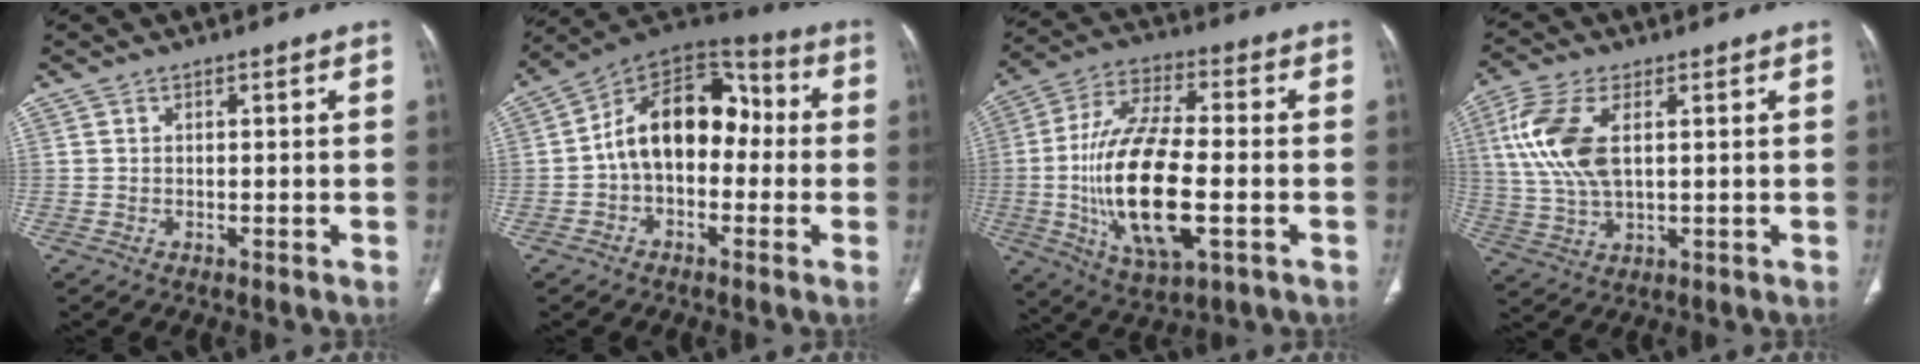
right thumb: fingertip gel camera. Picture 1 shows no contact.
{"total": 15.8, "force": [-0.6, 10.4, 11.9], "torque": [-0.157, 0.051, -0.026]}
{"total": 20.8, "force": [-3.6, 8.2, 18.8], "torque": [-0.376, 0.009, -0.057]}
{"total": 12.0, "force": [2.9, 5.9, 10.0], "torque": [-0.235, -0.001, 0.061]}